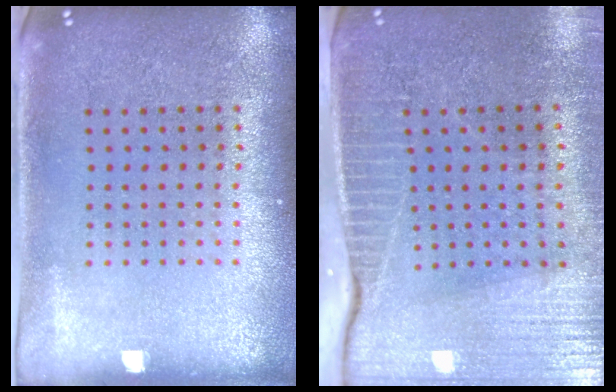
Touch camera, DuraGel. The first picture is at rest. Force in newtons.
{"total": 3.8, "press": 3.4, "slide": 1.7}